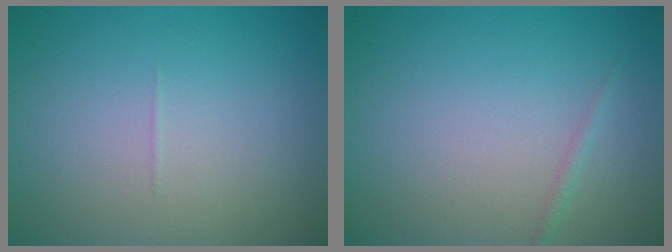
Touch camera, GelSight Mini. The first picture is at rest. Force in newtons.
{"total": 0.6, "press": 0.6, "slide": 0.1}